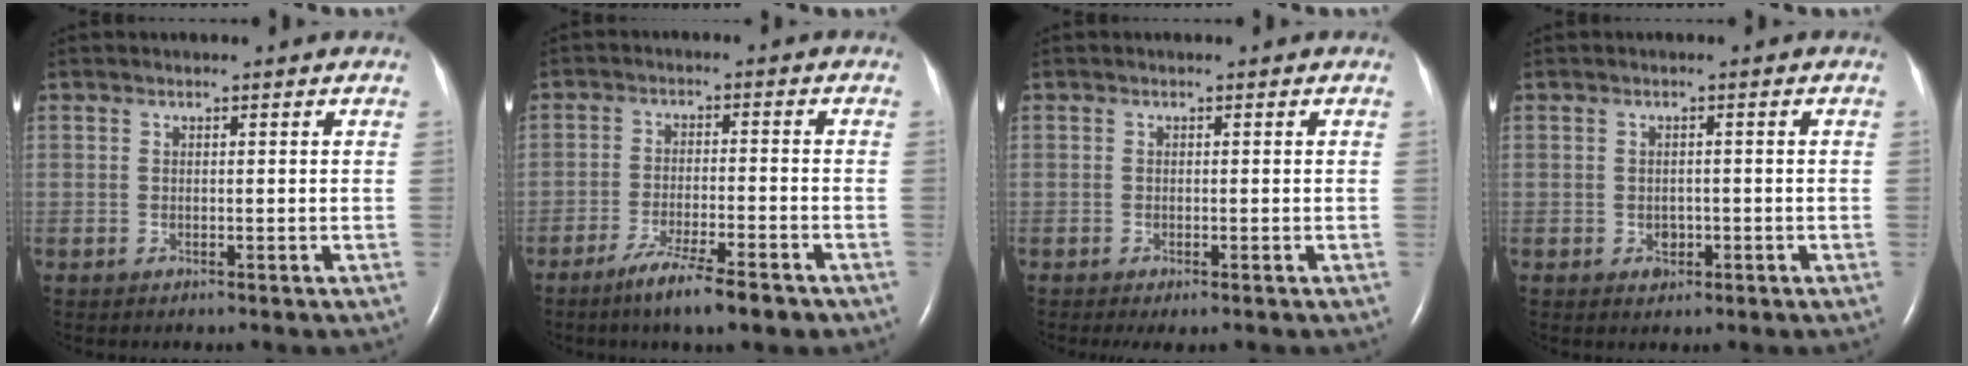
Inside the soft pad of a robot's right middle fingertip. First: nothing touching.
{"total": 8.5, "force": [-5.9, 0.8, 6.0], "torque": [-0.103, -0.016, -0.094]}
{"total": 1.9, "force": [-1.3, 0.5, 1.3], "torque": [-0.019, -0.007, -0.018]}
{"total": 1.6, "force": [-0.6, 1.3, 0.7], "torque": [-0.011, 0.003, -0.004]}